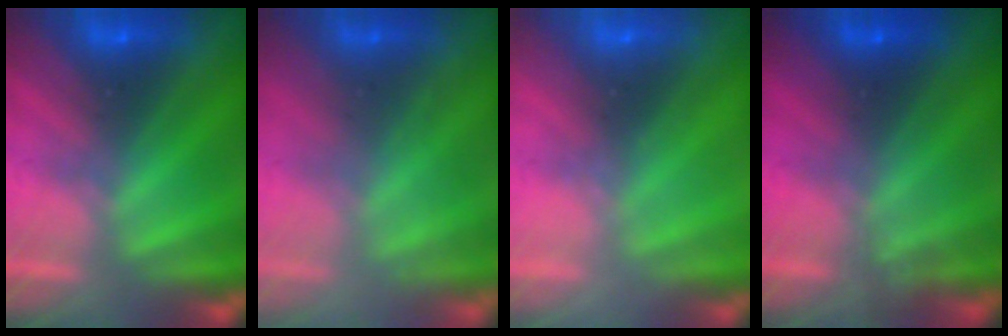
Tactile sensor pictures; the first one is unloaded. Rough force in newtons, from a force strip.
{"total": 2.2}
{"total": 2.3}
{"total": 1.2}